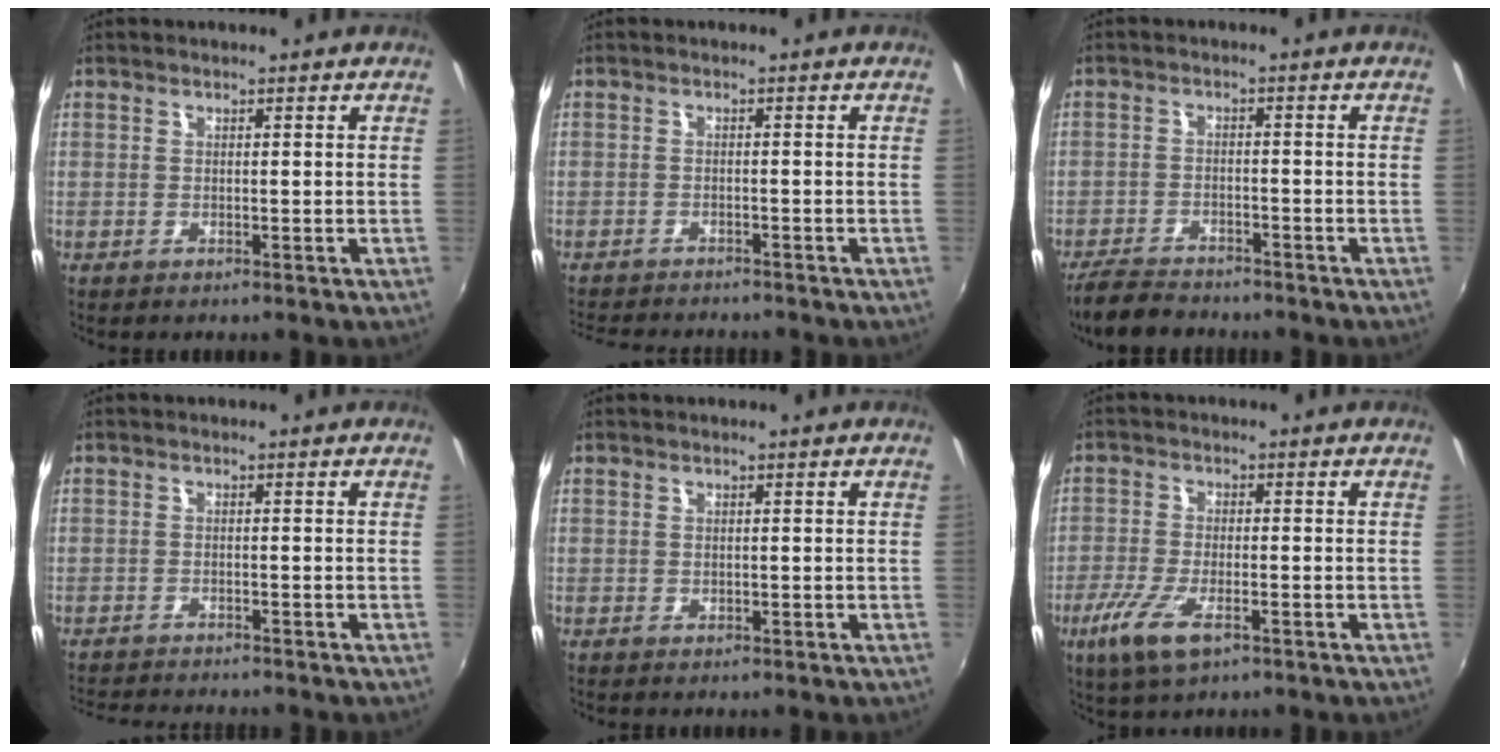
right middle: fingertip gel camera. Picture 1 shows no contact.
{"total": 8.3, "force": [-7.6, 1.8, 2.6], "torque": [-0.070, -0.015, -0.117]}
{"total": 7.2, "force": [-6.5, 2.2, 2.3], "torque": [-0.075, -0.010, -0.110]}
{"total": 6.3, "force": [-6.0, 0.7, 1.8], "torque": [-0.052, -0.016, -0.097]}
{"total": 0.0}
{"total": 8.5, "force": [-4.5, 2.8, 6.7], "torque": [-0.156, -0.023, -0.084]}